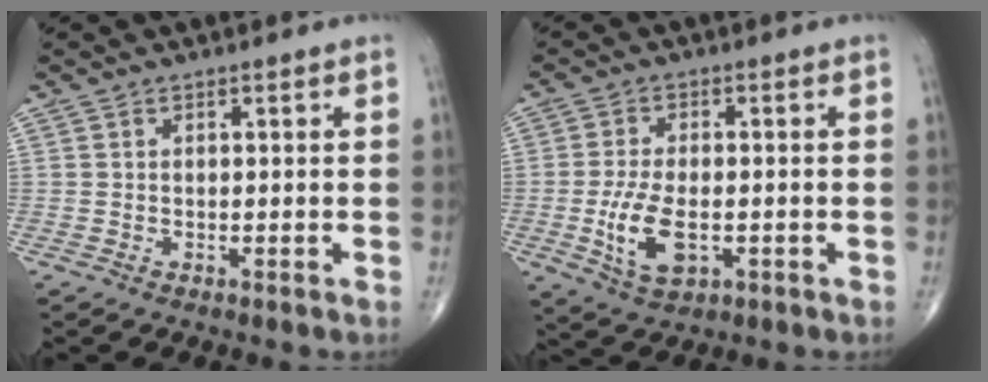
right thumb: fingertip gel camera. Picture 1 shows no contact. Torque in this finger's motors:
{"motor_torque": [0.04, 0.54, 0.57, 0.32, 0.29]}